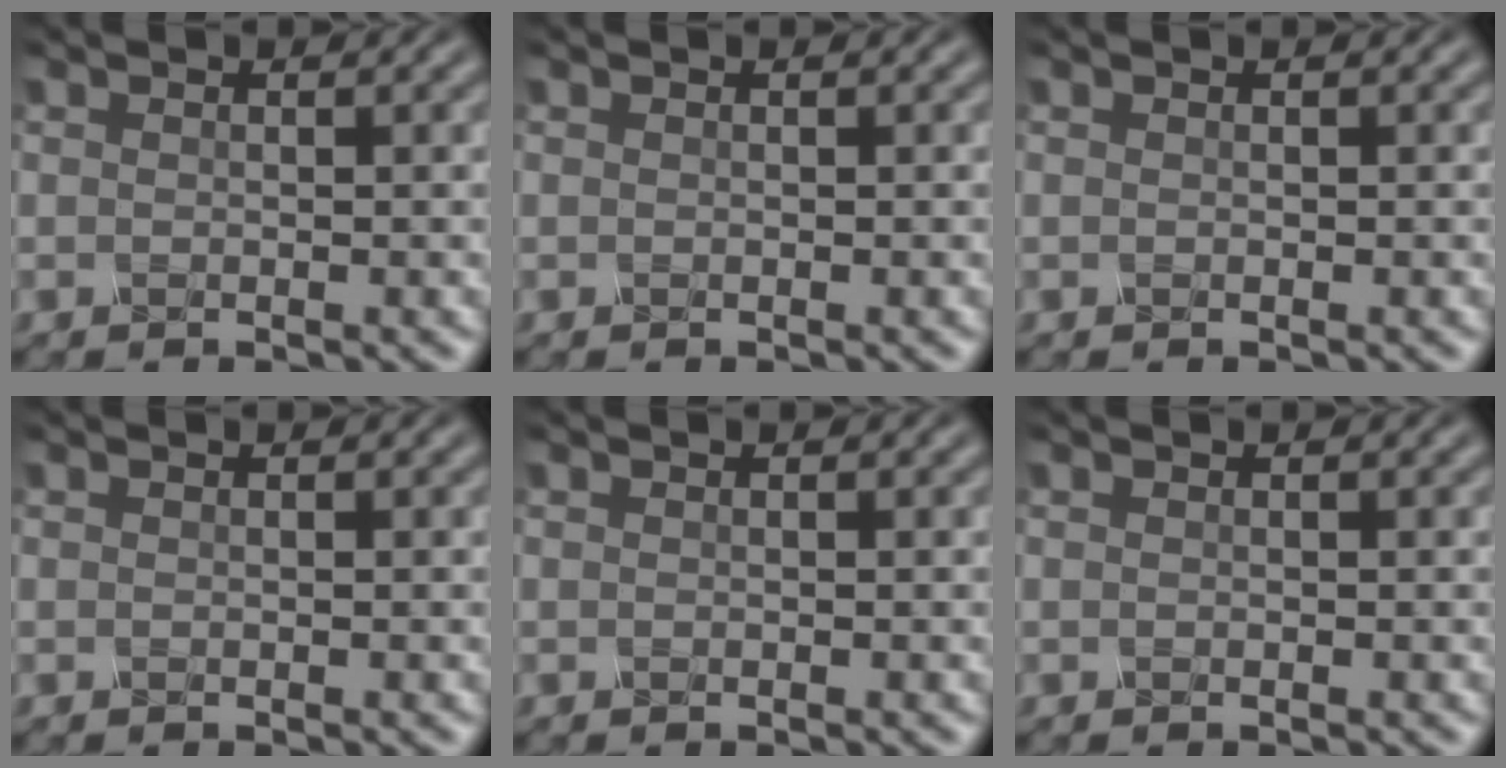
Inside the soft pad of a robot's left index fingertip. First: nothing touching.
{"total": 0.0}
{"total": 0.0}
{"total": 0.0}
{"total": 0.0}
{"total": 0.0}